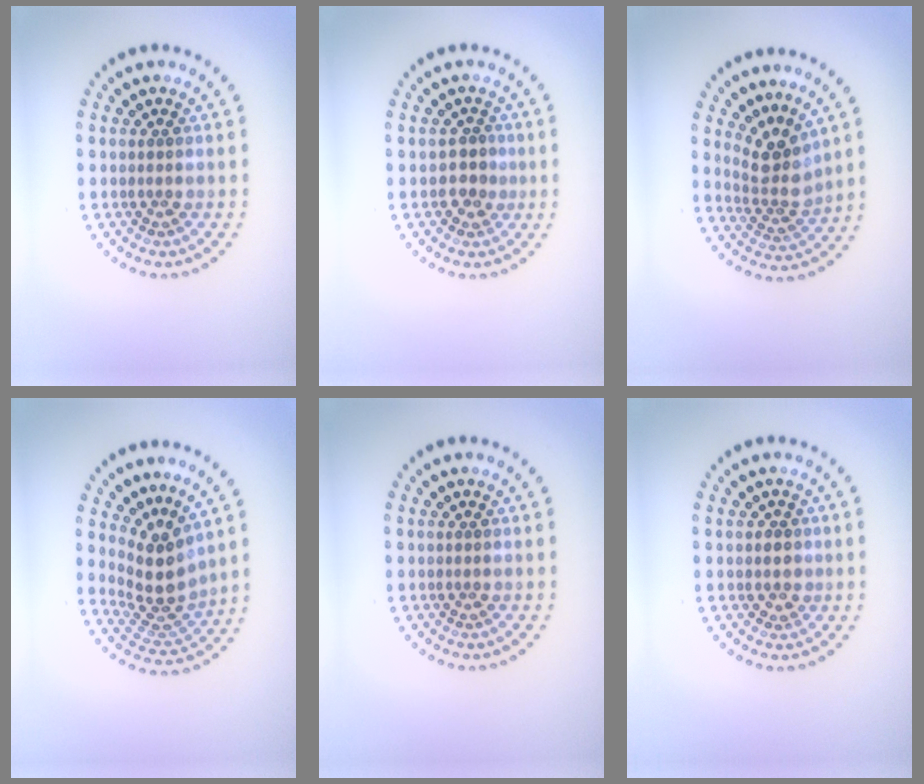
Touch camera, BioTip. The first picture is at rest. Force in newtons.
{"total": 1.8, "press": 1.6, "slide": 0.8}
{"total": 3.2, "press": 2.3, "slide": 2.3}
{"total": 3.8, "press": 2.9, "slide": 2.5}
{"total": 0.0}
{"total": 1.0, "press": 0.8, "slide": 0.7}